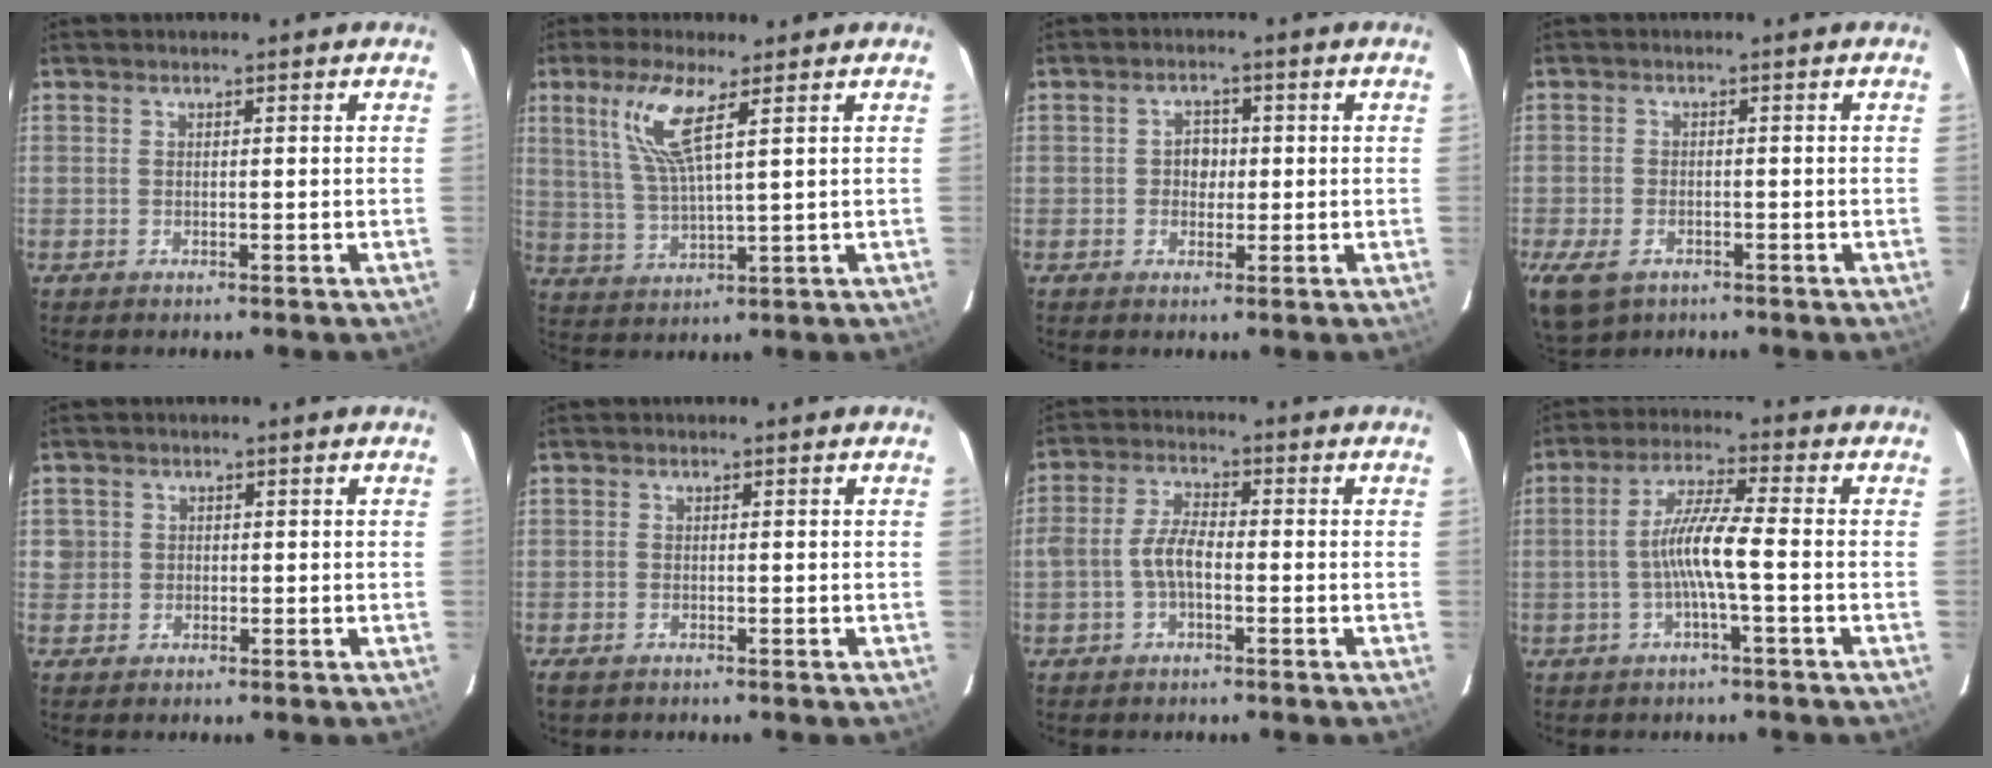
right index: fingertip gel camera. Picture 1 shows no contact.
{"total": 9.1, "force": [4.5, 1.4, 7.8], "torque": [-0.167, 0.000, 0.097]}
{"total": 3.0, "force": [-0.2, 2.7, 1.3], "torque": [-0.020, 0.010, -0.003]}
{"total": 8.4, "force": [-4.7, 5.1, 4.7], "torque": [-0.118, -0.026, -0.082]}
{"total": 2.3, "force": [-0.4, 2.3, 0.2], "torque": [0.000, 0.009, -0.004]}
{"total": 1.9, "force": [-1.3, 1.0, 0.9], "torque": [-0.023, -0.004, -0.027]}
{"total": 5.1, "force": [-1.7, 2.4, 4.2], "torque": [-0.089, 0.014, -0.032]}
{"total": 7.3, "force": [-1.8, -0.2, 7.0], "torque": [-0.149, 0.008, -0.033]}